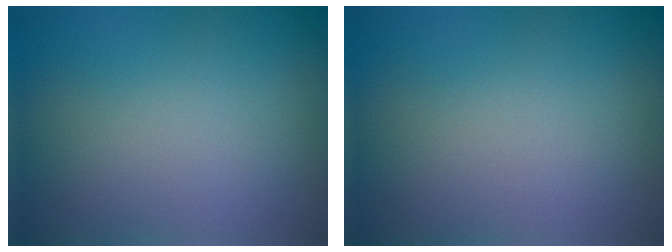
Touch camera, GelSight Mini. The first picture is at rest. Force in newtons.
{"total": 0.0}